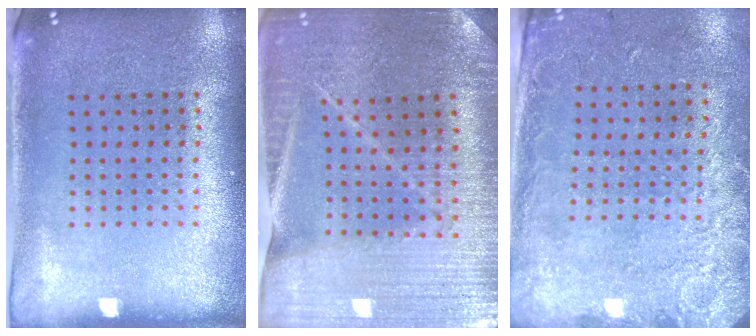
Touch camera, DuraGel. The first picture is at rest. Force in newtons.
{"total": 3.0, "press": 3.0, "slide": 0.3}
{"total": 2.6, "press": 1.9, "slide": 1.8}